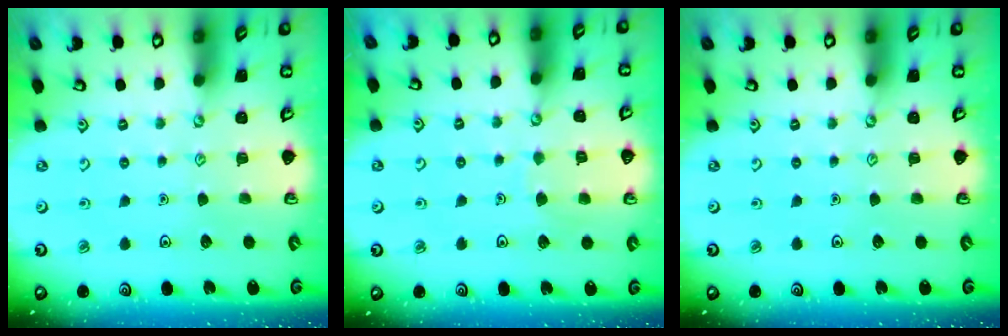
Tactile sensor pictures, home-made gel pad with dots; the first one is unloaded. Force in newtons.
{"total": 4.7, "press": 4.7, "slide": 0.4}
{"total": 0.0}